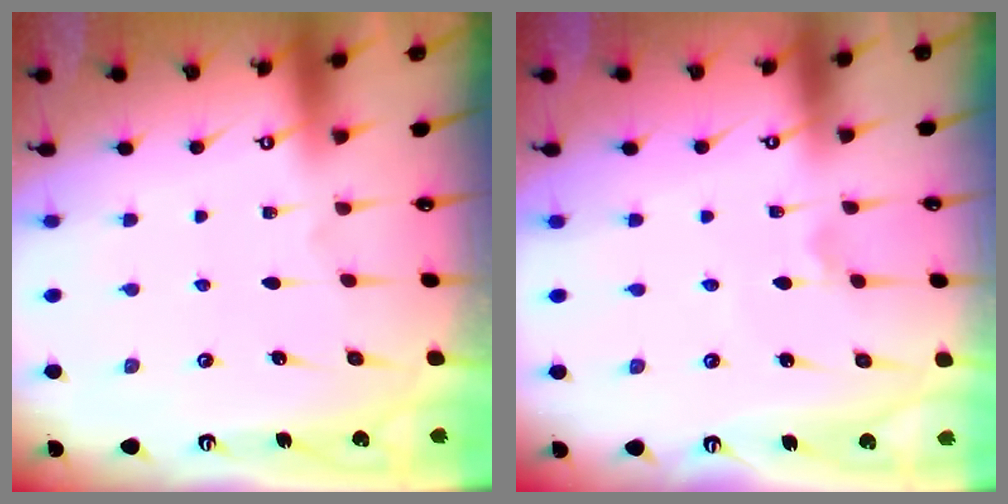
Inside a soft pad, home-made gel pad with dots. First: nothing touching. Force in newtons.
{"total": 1.8, "press": 1.8, "slide": 0.4}